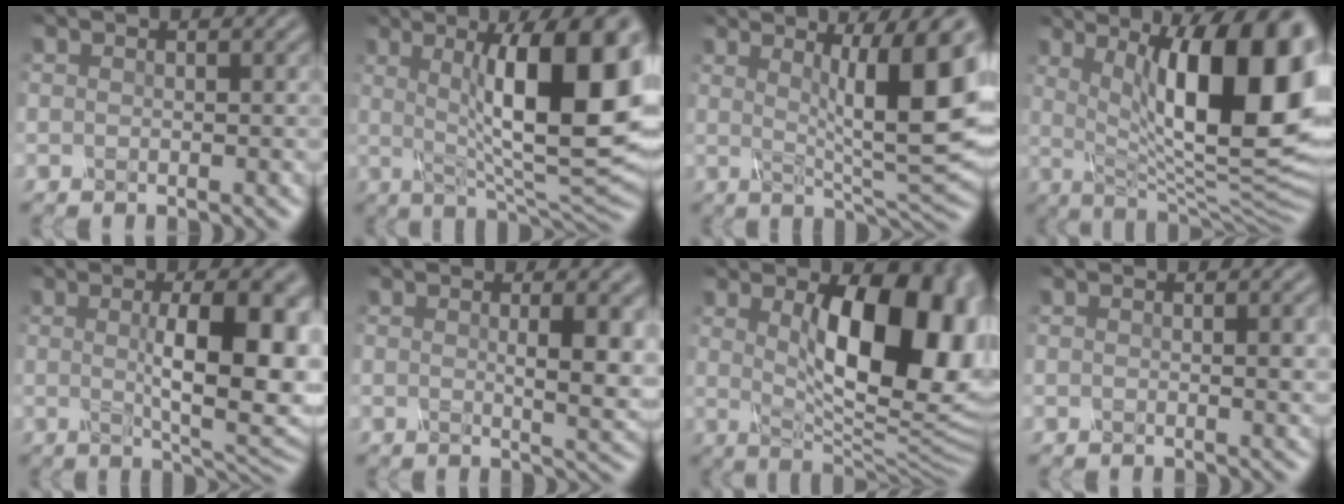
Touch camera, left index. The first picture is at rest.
{"total": 13.7, "force": [2.1, 3.6, 13.0], "torque": [-0.179, 0.003, 0.034]}
{"total": 10.8, "force": [2.3, 2.0, 10.4], "torque": [-0.141, 0.001, 0.039]}
{"total": 17.1, "force": [3.9, 5.4, 15.7], "torque": [-0.190, 0.005, 0.069]}
{"total": 10.1, "force": [0.8, 2.7, 9.6], "torque": [-0.125, -0.002, 0.017]}
{"total": 4.2, "force": [0.7, 0.9, 4.0], "torque": [-0.054, -0.003, 0.013]}
{"total": 14.9, "force": [3.0, 6.5, 13.1], "torque": [-0.155, 0.000, 0.044]}
{"total": 1.3, "force": [0.1, 0.2, 1.3], "torque": [-0.017, 0.001, 0.001]}